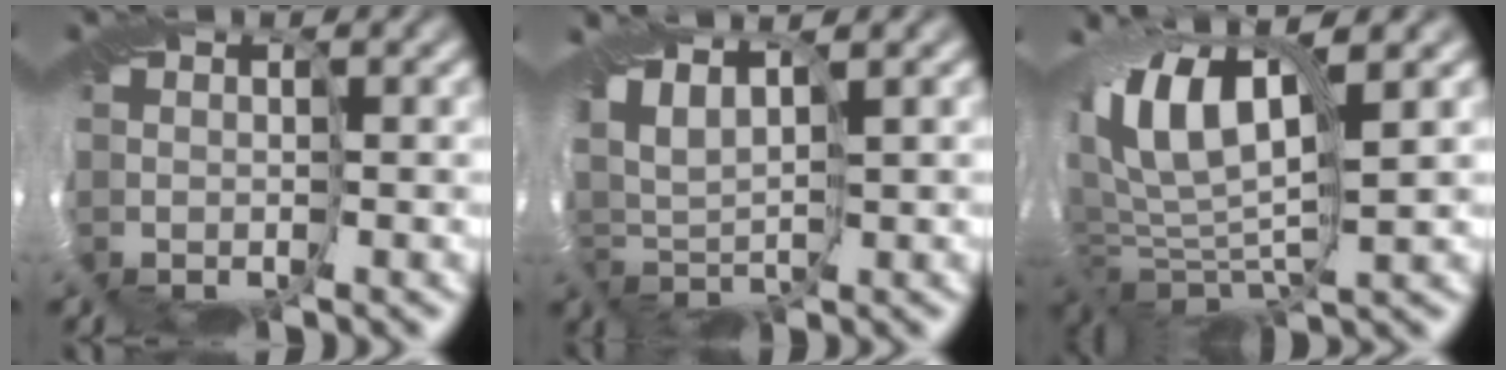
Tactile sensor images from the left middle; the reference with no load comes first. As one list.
[{"total": 4.4, "force": [0.4, 2.4, 3.7], "torque": [-0.078, -0.001, 0.008]}, {"total": 10.3, "force": [3.0, 4.3, 8.9], "torque": [-0.189, 0.007, 0.053]}]